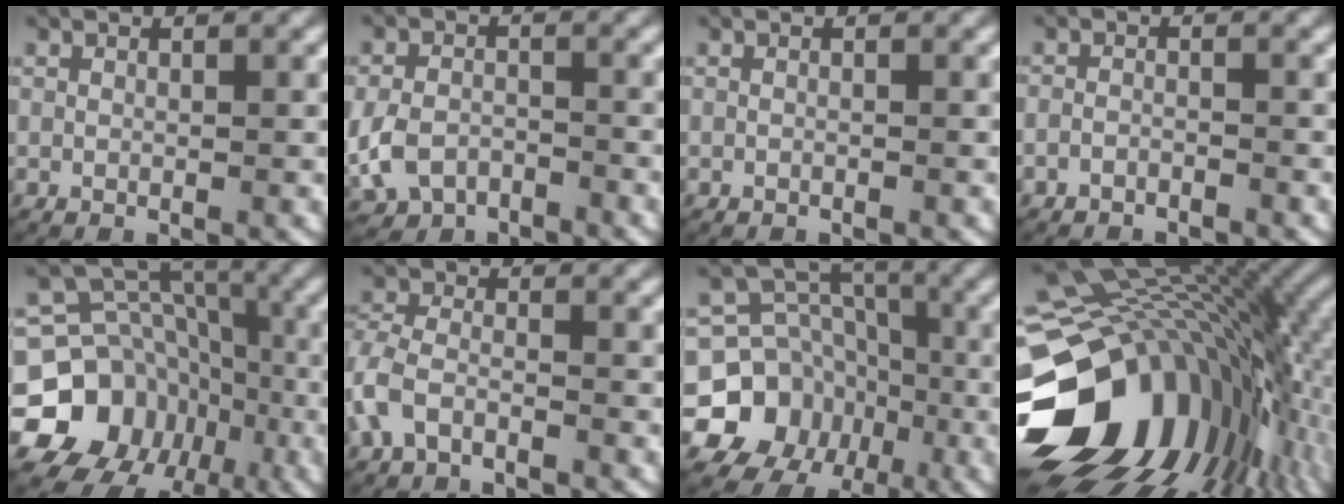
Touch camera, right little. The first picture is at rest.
{"total": 4.5, "force": [-2.2, 3.6, 1.3], "torque": [-0.047, -0.013, -0.038]}
{"total": 0.0}
{"total": 1.4, "force": [-1.2, 0.7, 0.1], "torque": [-0.006, -0.003, -0.022]}
{"total": 18.0, "force": [-3.9, 15.4, 8.6], "torque": [-0.165, -0.056, -0.060]}
{"total": 3.6, "force": [-1.7, 2.9, 1.5], "torque": [-0.050, -0.013, -0.027]}
{"total": 17.3, "force": [-4.2, 15.5, 6.5], "torque": [-0.141, -0.053, -0.073]}
{"total": 24.6, "force": [-3.8, 16.8, 17.5], "torque": [-0.274, -0.020, -0.062]}